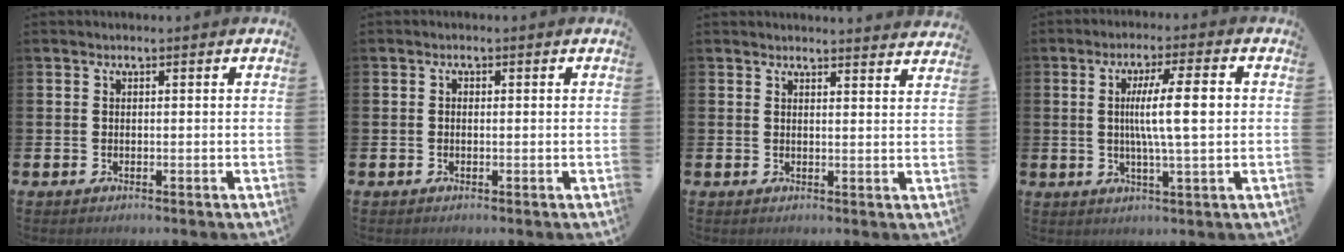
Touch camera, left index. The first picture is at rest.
{"total": 0.5, "force": [-0.1, 0.4, 0.2], "torque": [-0.008, 0.005, -0.003]}
{"total": 2.6, "force": [2.6, -0.1, -0.2], "torque": [0.009, -0.020, 0.046]}
{"total": 7.7, "force": [0.7, 0.8, 7.6], "torque": [-0.126, -0.004, 0.004]}